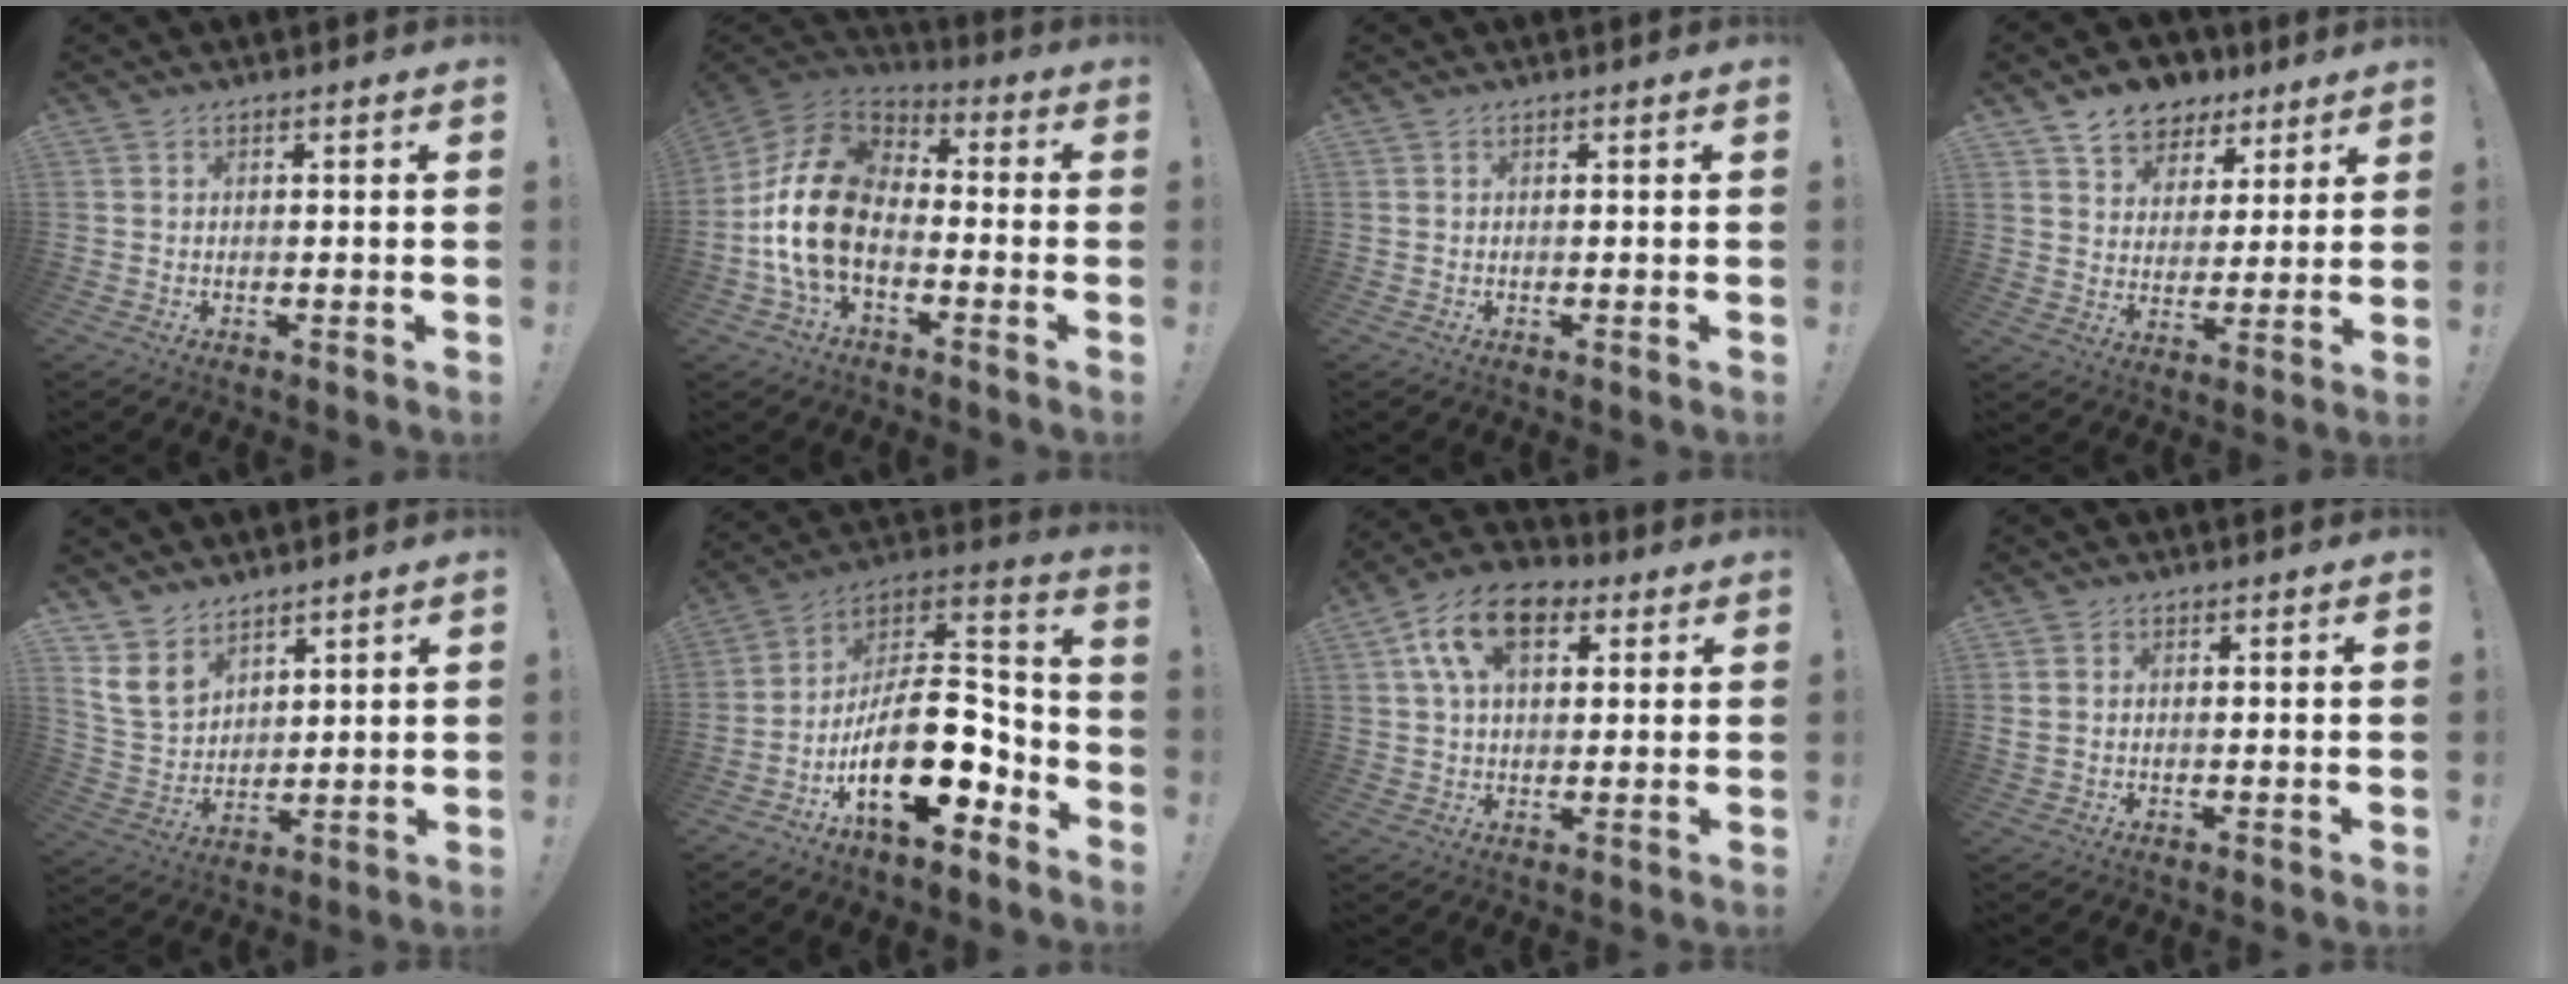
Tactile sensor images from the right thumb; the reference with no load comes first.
{"total": 17.3, "force": [-2.8, 11.1, 12.9], "torque": [-0.251, 0.029, -0.043]}
{"total": 0.0}
{"total": 9.4, "force": [7.0, 6.1, 1.8], "torque": [-0.032, -0.050, 0.136]}
{"total": 10.7, "force": [6.8, 7.2, 3.8], "torque": [-0.082, -0.037, 0.143]}
{"total": 23.1, "force": [-7.2, 11.7, 18.5], "torque": [-0.331, 0.037, -0.110]}
{"total": 14.0, "force": [5.4, 8.3, 9.9], "torque": [-0.178, 0.003, 0.099]}
{"total": 1.2, "force": [0.7, 0.9, 0.1], "torque": [0.007, 0.002, 0.013]}